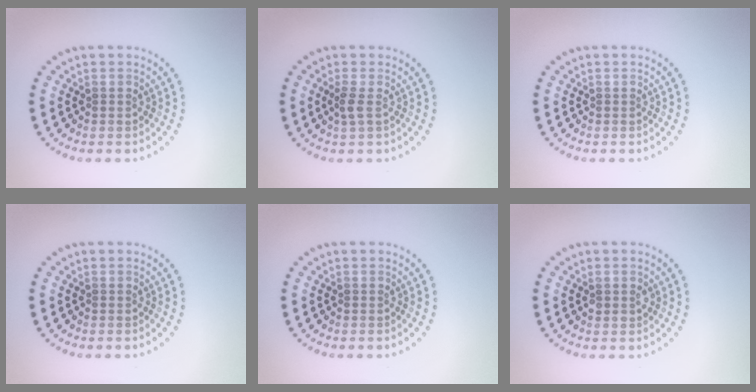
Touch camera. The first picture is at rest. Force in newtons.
{"total": 1.2, "press": 1.0, "slide": 0.6}
{"total": 0.0}
{"total": 0.0}
{"total": 0.0}
{"total": 1.2, "press": 1.1, "slide": 0.3}